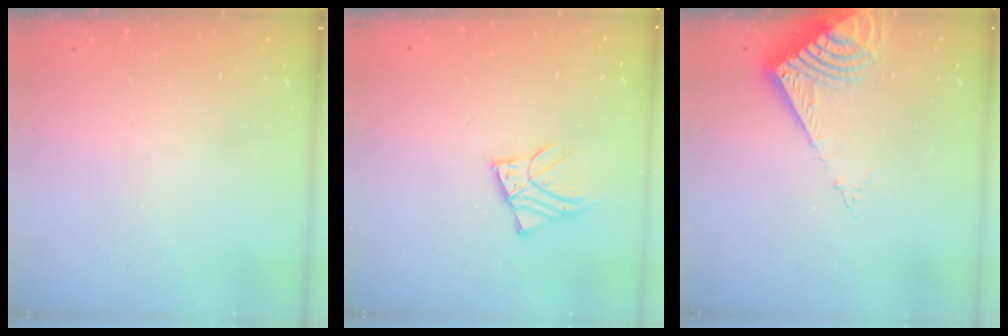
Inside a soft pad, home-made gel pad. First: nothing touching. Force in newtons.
{"total": 5.2, "press": 5.2, "slide": 0.6}
{"total": 9.4, "press": 9.4, "slide": 1.2}